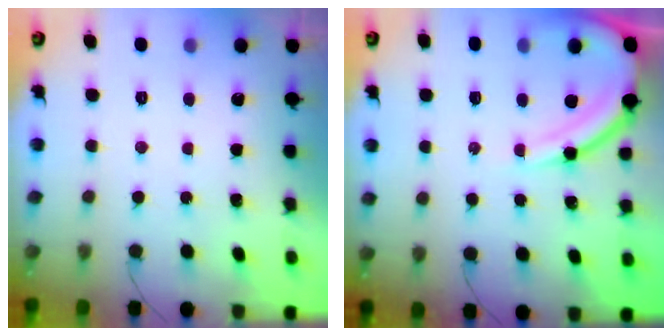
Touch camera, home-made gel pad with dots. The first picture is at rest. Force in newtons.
{"total": 10.5, "press": 10.4, "slide": 1.1}